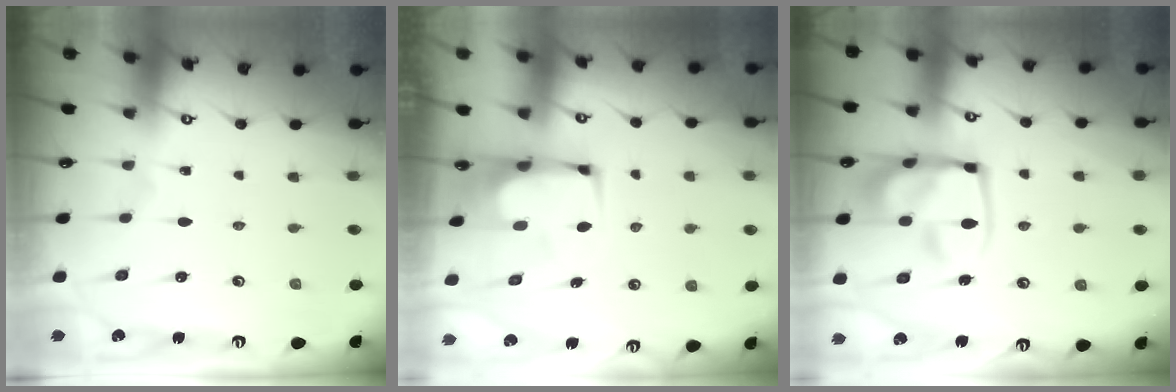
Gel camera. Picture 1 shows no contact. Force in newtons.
{"total": 1.2, "press": 1.2, "slide": 0.2}
{"total": 15.4, "press": 15.3, "slide": 1.7}